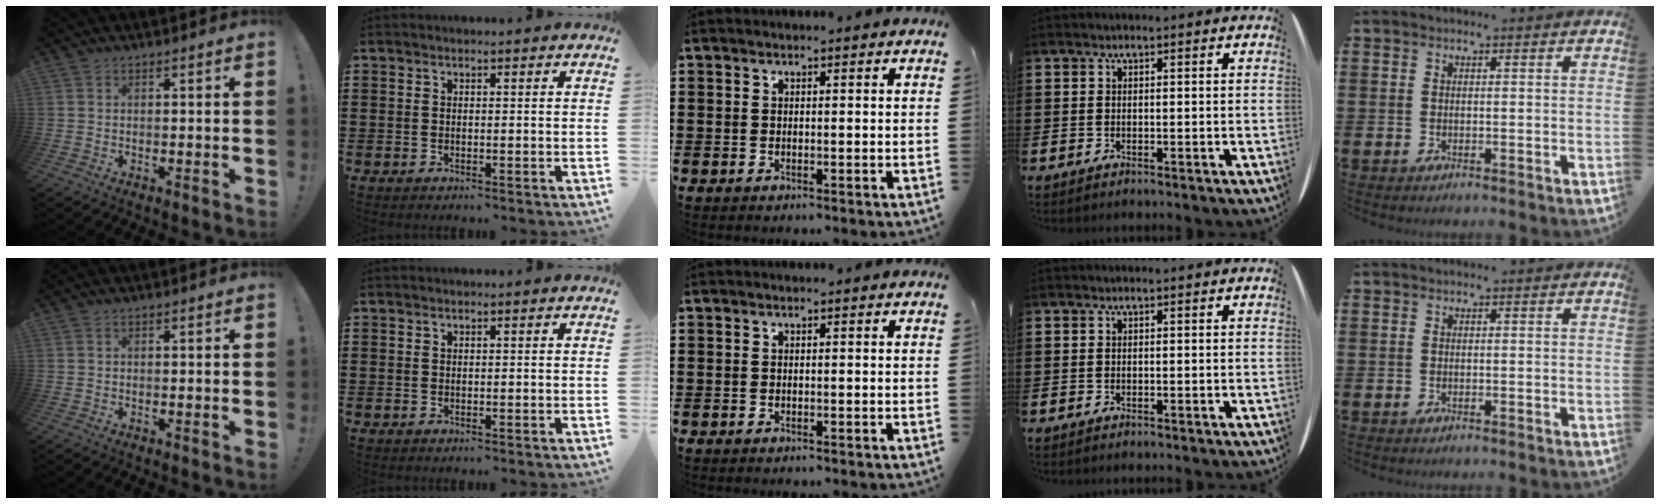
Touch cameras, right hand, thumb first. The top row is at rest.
{}